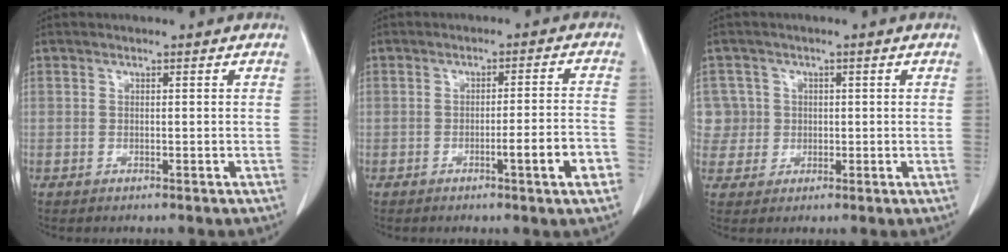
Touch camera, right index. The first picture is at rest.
{"total": 6.1, "force": [-2.6, -0.2, 5.5], "torque": [-0.071, 0.001, -0.035]}
{"total": 4.3, "force": [0.6, 4.2, -0.5], "torque": [0.027, 0.015, 0.013]}